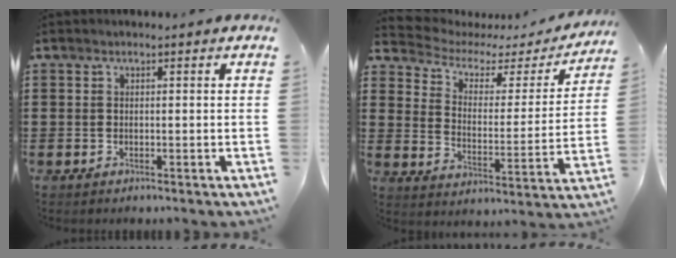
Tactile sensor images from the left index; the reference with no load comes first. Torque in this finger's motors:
{"motor_torque": [2.14, 0.00, 0.16, 0.00]}